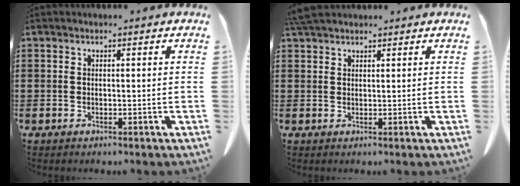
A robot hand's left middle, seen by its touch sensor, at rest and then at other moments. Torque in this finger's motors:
{"motor_torque": [0.95, 0.16, 0.16, 0.04]}